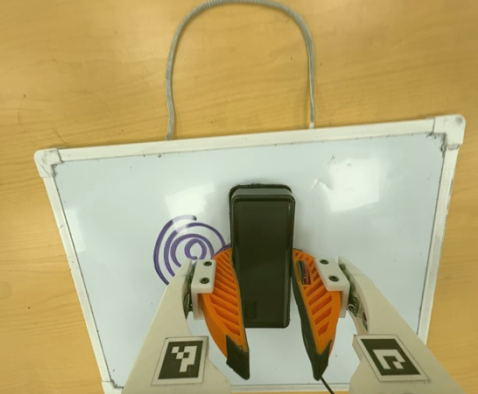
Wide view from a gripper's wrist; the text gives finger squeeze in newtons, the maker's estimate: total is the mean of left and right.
{"total": 11.7, "left": 11.2, "right": 12.1}